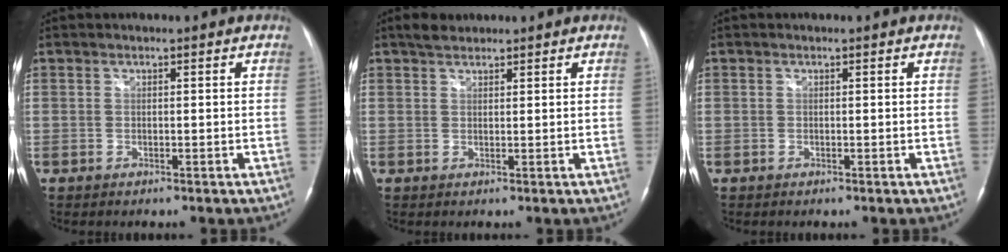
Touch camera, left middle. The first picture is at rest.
{"total": 2.2, "force": [1.9, 0.9, 0.7], "torque": [-0.018, 0.008, 0.033]}
{"total": 0.0}